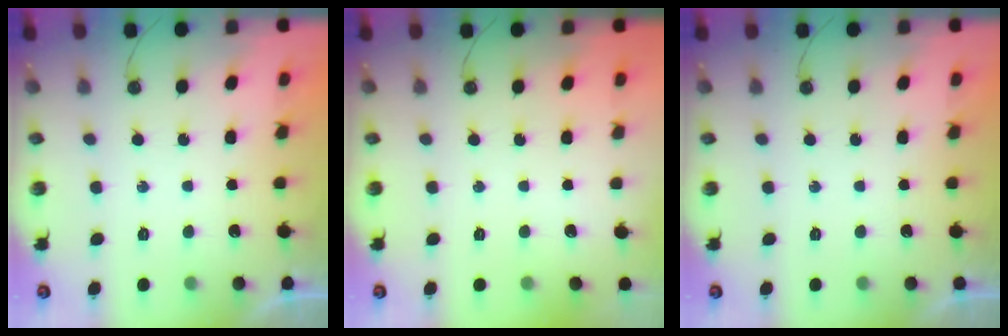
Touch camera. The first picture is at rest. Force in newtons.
{"total": 0.0}
{"total": 0.0}